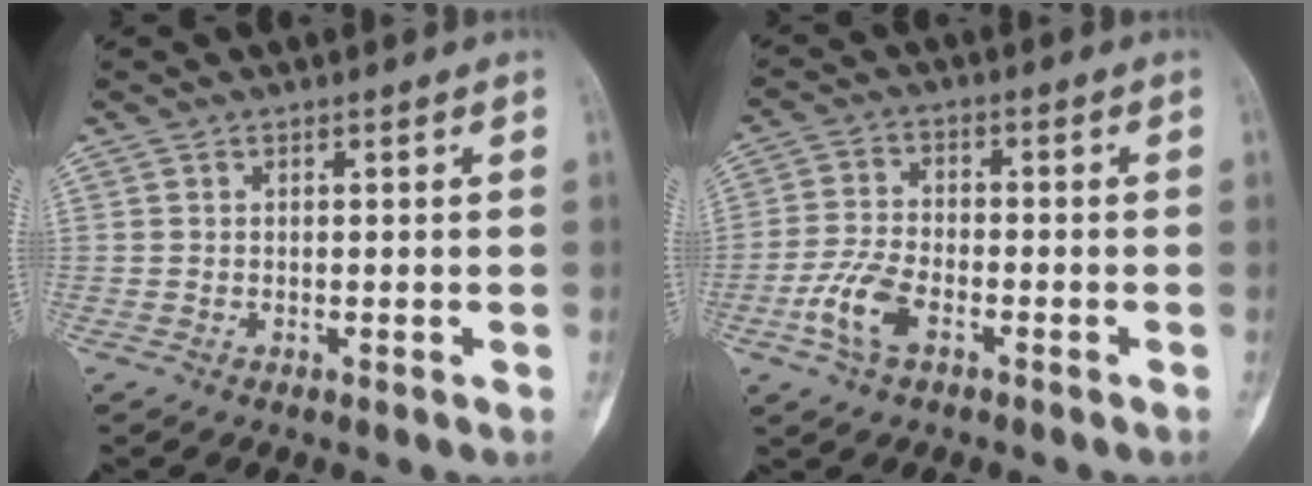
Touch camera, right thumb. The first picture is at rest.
{"total": 7.5, "force": [-3.5, 3.7, 5.6], "torque": [-0.124, 0.015, -0.070]}